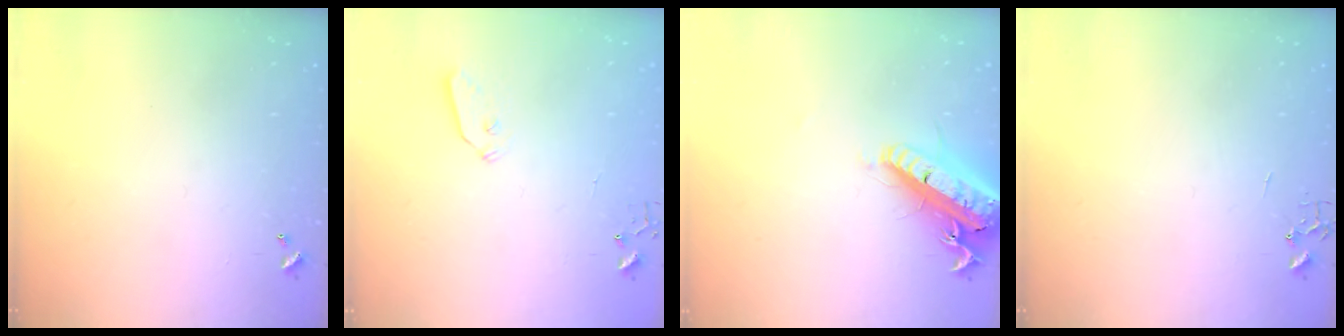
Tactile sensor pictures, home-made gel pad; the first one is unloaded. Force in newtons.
{"total": 4.3, "press": 4.3, "slide": 0.3}
{"total": 23.1, "press": 22.6, "slide": 5.0}
{"total": 0.0}